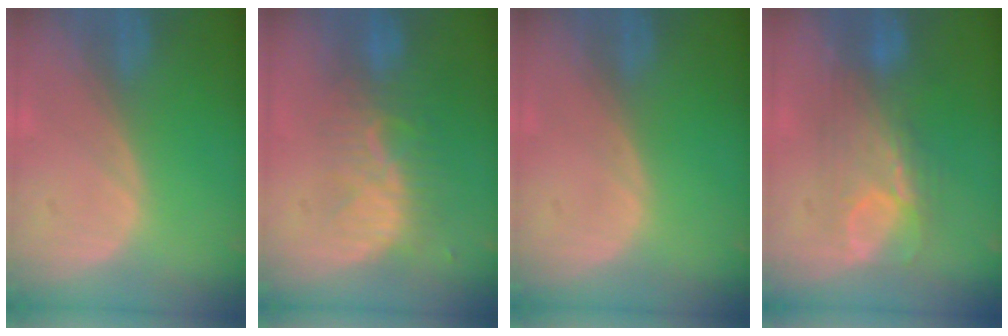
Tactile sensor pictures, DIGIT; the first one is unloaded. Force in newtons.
{"total": 8.3, "press": 7.3, "slide": 3.8}
{"total": 0.0}
{"total": 7.7, "press": 7.4, "slide": 2.2}